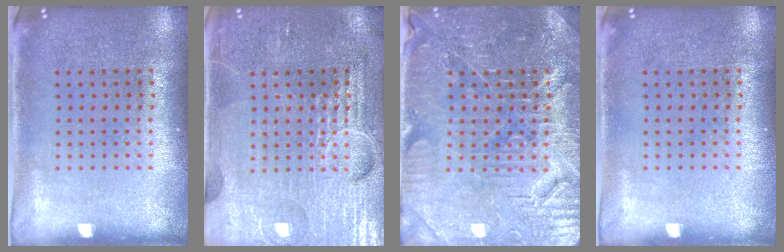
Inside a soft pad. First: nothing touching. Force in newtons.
{"total": 4.1, "press": 4.0, "slide": 0.5}
{"total": 4.2, "press": 4.1, "slide": 1.0}
{"total": 0.0}